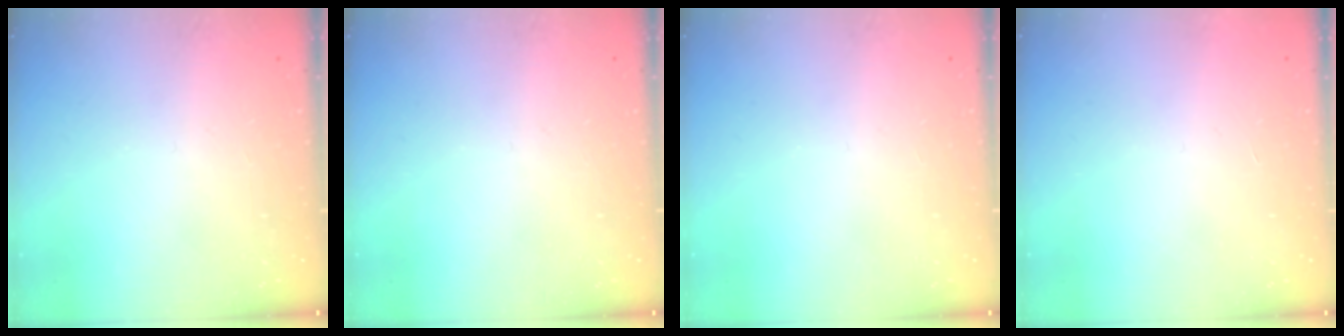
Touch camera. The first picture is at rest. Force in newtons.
{"total": 0.0}
{"total": 0.0}
{"total": 1.5, "press": 1.5, "slide": 0.1}